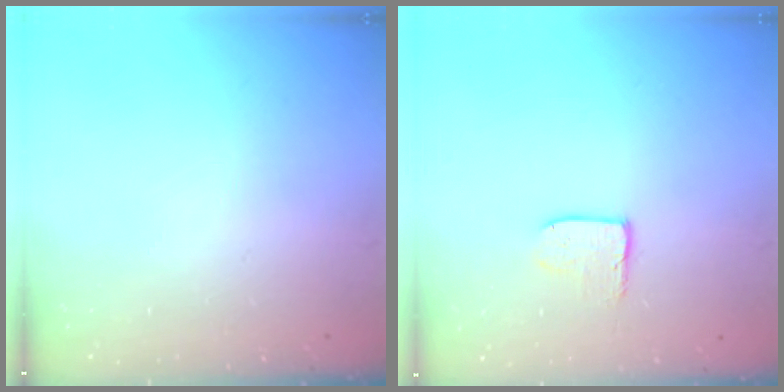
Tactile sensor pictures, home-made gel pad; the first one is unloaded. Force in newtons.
{"total": 3.8, "press": 3.8, "slide": 0.3}